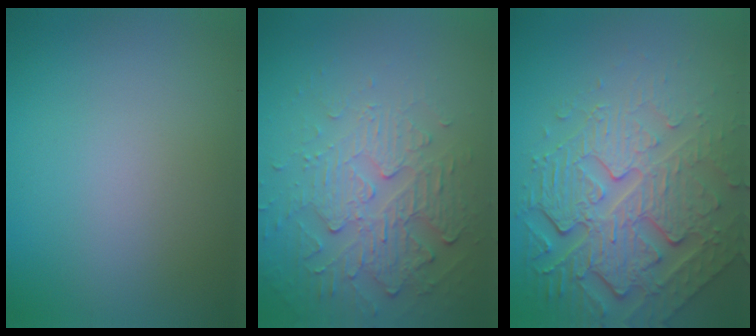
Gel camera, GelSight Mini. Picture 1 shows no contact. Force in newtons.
{"total": 4.3, "press": 3.5, "slide": 2.6}
{"total": 8.1, "press": 5.7, "slide": 5.8}